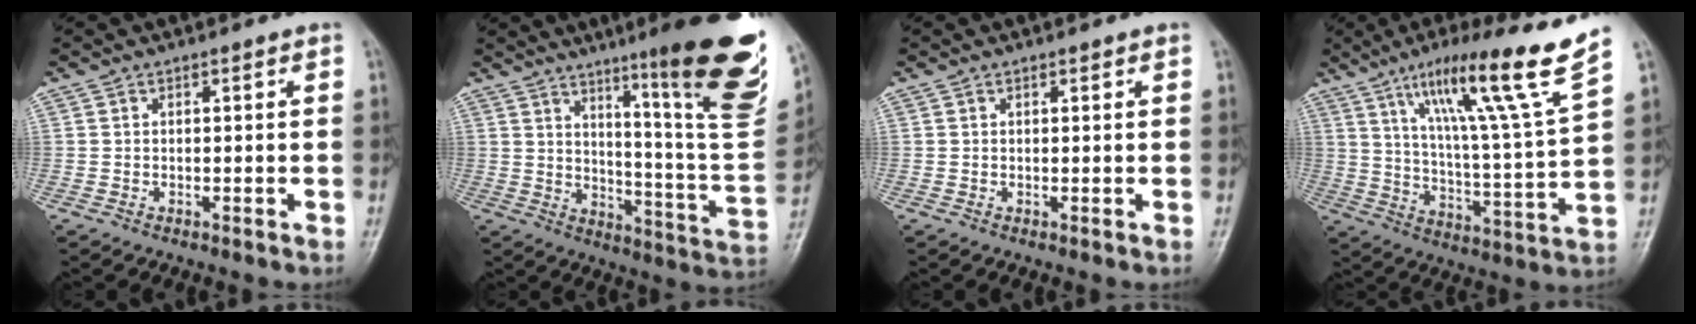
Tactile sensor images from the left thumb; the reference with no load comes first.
{"total": 23.5, "force": [13.6, 2.5, 19.0], "torque": [-0.229, -0.075, 0.201]}
{"total": 0.6, "force": [0.4, 0.2, 0.4], "torque": [-0.007, -0.002, 0.005]}
{"total": 19.3, "force": [12.4, -0.4, 14.9], "torque": [-0.220, -0.061, 0.197]}